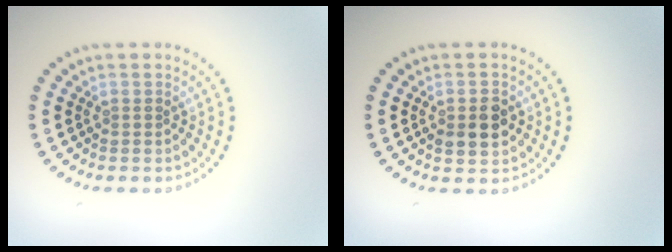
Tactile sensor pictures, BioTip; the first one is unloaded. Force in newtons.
{"total": 3.0, "press": 3.0, "slide": 0.2}